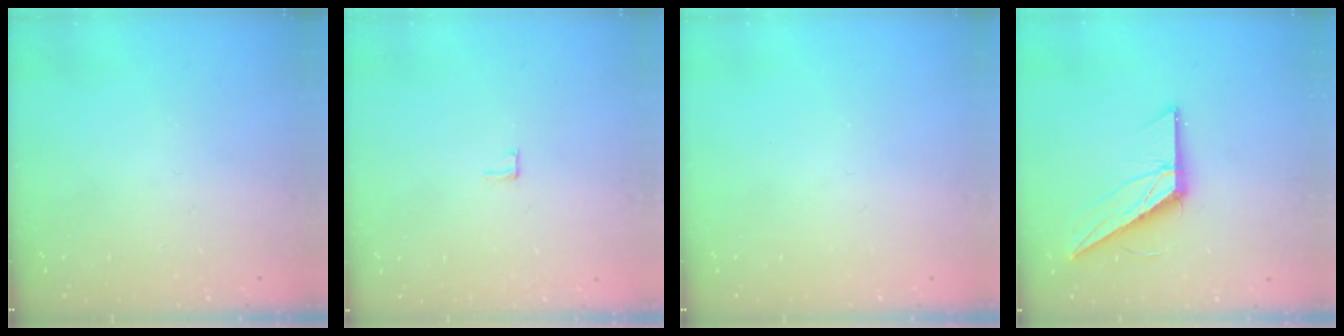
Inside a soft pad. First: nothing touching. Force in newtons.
{"total": 3.1, "press": 3.1, "slide": 0.2}
{"total": 0.0}
{"total": 12.7, "press": 12.7, "slide": 0.6}